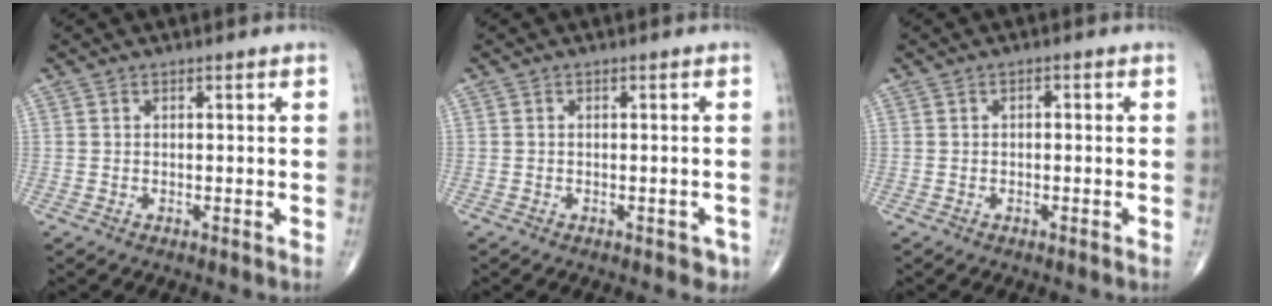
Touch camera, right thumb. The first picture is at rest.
{"total": 2.3, "force": [-1.3, 1.4, 1.3], "torque": [-0.001, 0.003, -0.014]}
{"total": 0.9, "force": [0.0, 0.6, 0.7], "torque": [-0.004, 0.003, -0.005]}